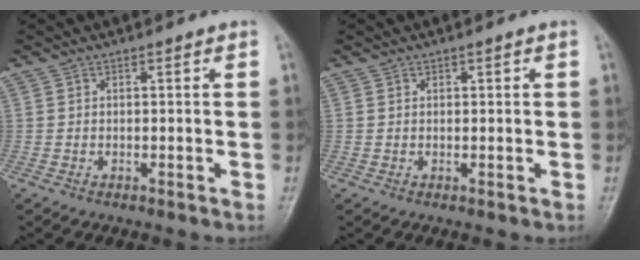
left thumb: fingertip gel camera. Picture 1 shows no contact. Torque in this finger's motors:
{"motor_torque": [0.03, 0.03, 0.35, 0.22, 0.00]}